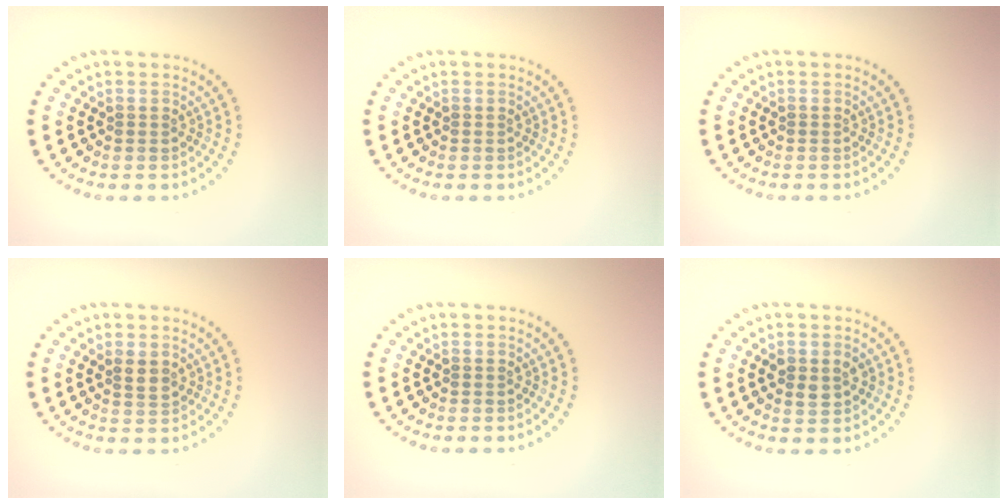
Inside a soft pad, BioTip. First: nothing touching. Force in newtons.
{"total": 0.0}
{"total": 0.0}
{"total": 1.6, "press": 1.4, "slide": 0.7}
{"total": 0.0}
{"total": 1.7, "press": 1.7, "slide": 0.2}